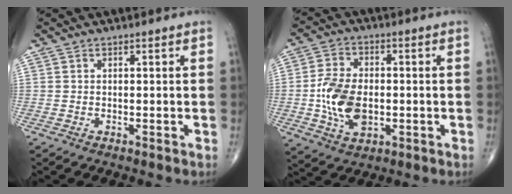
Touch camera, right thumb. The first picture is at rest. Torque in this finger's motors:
{"motor_torque": [1.21, 1.59, 1.40, -0.11, 0.16]}